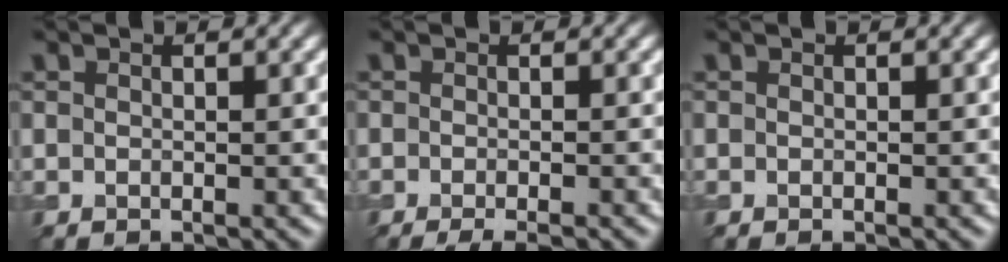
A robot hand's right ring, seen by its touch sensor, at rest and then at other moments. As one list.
[{"total": 2.9, "force": [-1.9, 0.6, 2.1], "torque": [-0.024, -0.004, -0.031]}, {"total": 0.0}]